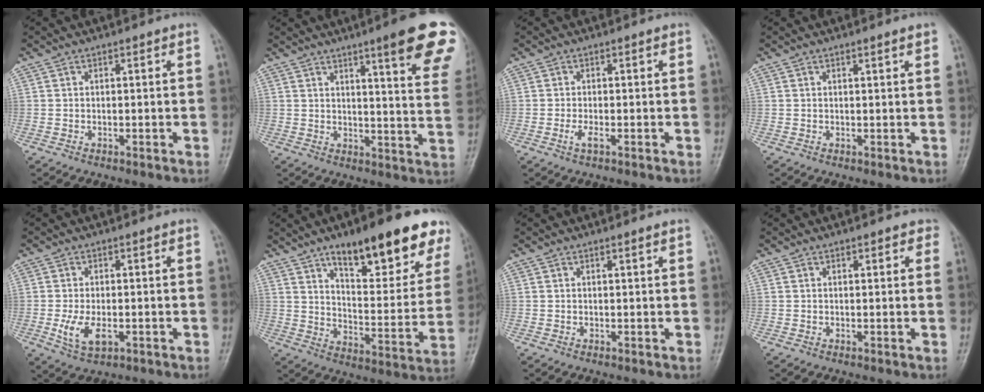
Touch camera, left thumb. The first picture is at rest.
{"total": 17.2, "force": [10.6, 2.1, 13.4], "torque": [-0.143, -0.045, 0.122]}
{"total": 1.9, "force": [-0.7, 0.5, 1.7], "torque": [-0.037, 0.003, -0.013]}
{"total": 1.4, "force": [1.0, 0.0, 1.0], "torque": [-0.013, -0.002, 0.013]}
{"total": 5.6, "force": [-1.4, 2.9, 4.6], "torque": [-0.093, -0.003, -0.021]}
{"total": 22.4, "force": [14.2, 7.3, 15.6], "torque": [-0.164, -0.055, 0.209]}
{"total": 0.7, "force": [0.4, -0.1, 0.5], "torque": [-0.015, -0.004, 0.010]}
{"total": 1.8, "force": [1.0, 1.0, 1.1], "torque": [0.000, -0.001, 0.008]}